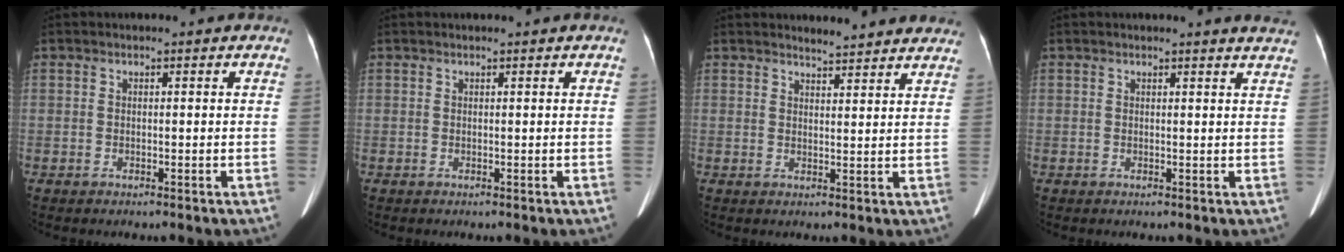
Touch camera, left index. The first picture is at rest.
{"total": 0.6, "force": [0.5, -0.1, 0.2], "torque": [-0.003, 0.006, 0.015]}
{"total": 7.1, "force": [6.9, 0.8, 1.6], "torque": [-0.020, 0.002, 0.070]}
{"total": 3.7, "force": [3.6, -0.3, 1.0], "torque": [-0.012, -0.011, 0.019]}